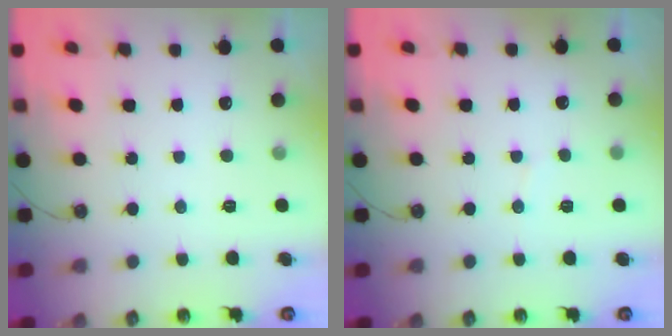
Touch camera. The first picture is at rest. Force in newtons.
{"total": 2.8, "press": 2.8, "slide": 0.2}